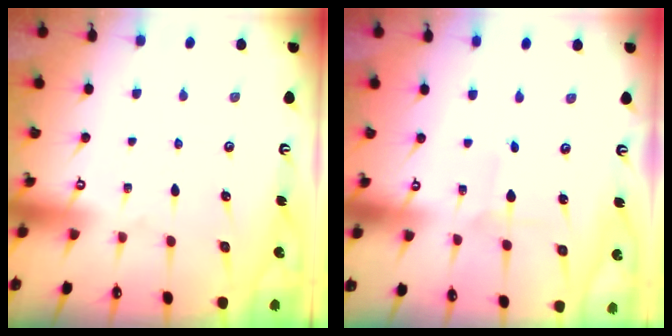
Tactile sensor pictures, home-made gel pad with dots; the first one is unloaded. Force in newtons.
{"total": 1.5, "press": 1.4, "slide": 0.2}